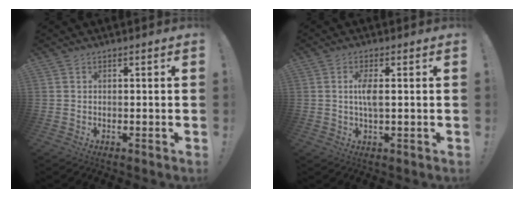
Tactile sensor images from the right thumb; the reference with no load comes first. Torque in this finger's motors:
{"motor_torque": [2.47, 2.54, 0.55, -0.17, 0.00]}